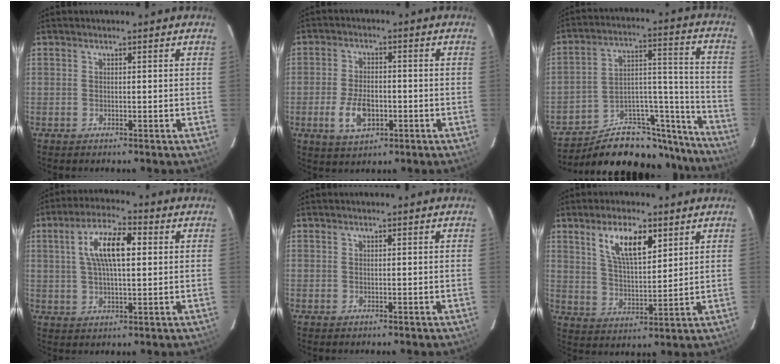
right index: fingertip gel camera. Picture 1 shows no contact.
{"total": 7.6, "force": [-2.5, 4.2, 5.8], "torque": [-0.121, -0.003, -0.039]}
{"total": 23.4, "force": [-20.5, 8.7, 7.4], "torque": [-0.090, 0.079, -0.284]}
{"total": 9.9, "force": [2.3, 3.4, 9.0], "torque": [-0.165, 0.018, 0.041]}
{"total": 0.0}
{"total": 9.9, "force": [5.3, 3.9, 7.4], "torque": [-0.131, 0.009, 0.101]}